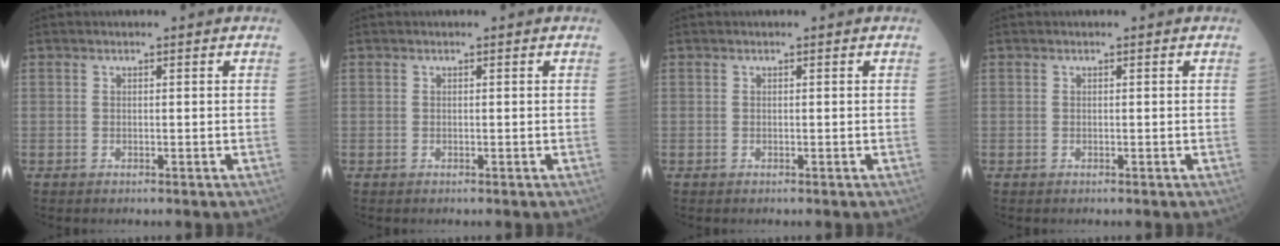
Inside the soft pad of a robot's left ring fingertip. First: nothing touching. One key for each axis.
{"total": 0.0}
{"total": 0.0}
{"total": 0.0}